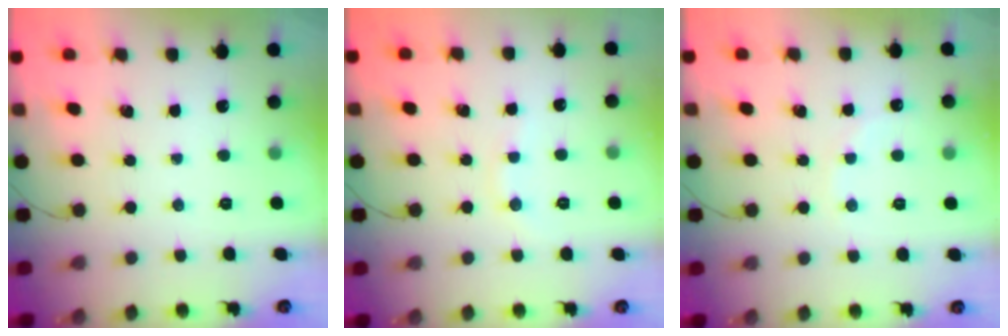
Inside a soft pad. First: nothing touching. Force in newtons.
{"total": 4.6, "press": 4.4, "slide": 1.3}
{"total": 3.9, "press": 3.7, "slide": 1.1}